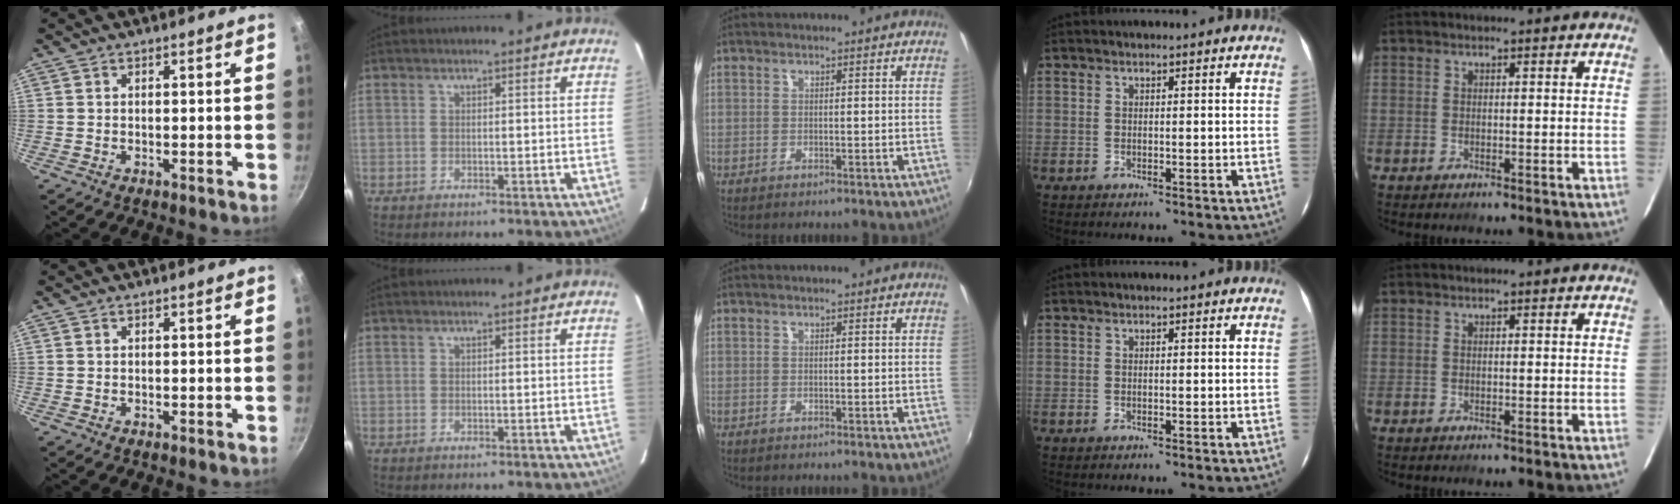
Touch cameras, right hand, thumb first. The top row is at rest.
{}